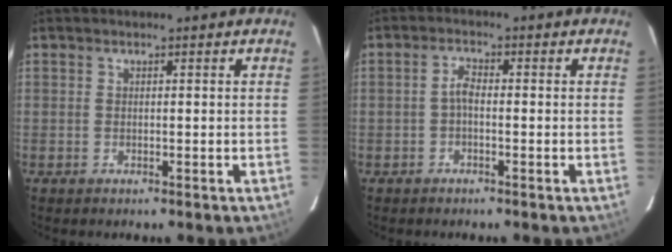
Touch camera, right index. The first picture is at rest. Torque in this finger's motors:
{"motor_torque": [0.34, -0.20, 0.15, 0.05]}